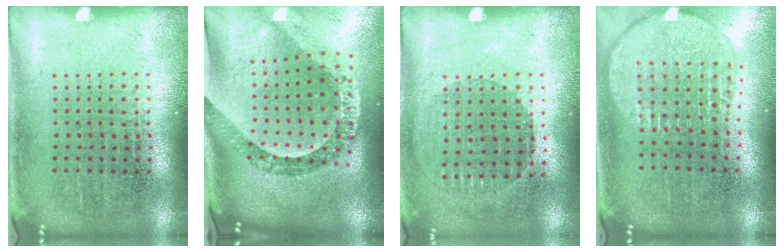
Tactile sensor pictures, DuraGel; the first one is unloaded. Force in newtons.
{"total": 2.5, "press": 2.1, "slide": 1.3}
{"total": 0.9, "press": 0.9, "slide": 0.3}
{"total": 2.0, "press": 1.7, "slide": 1.1}